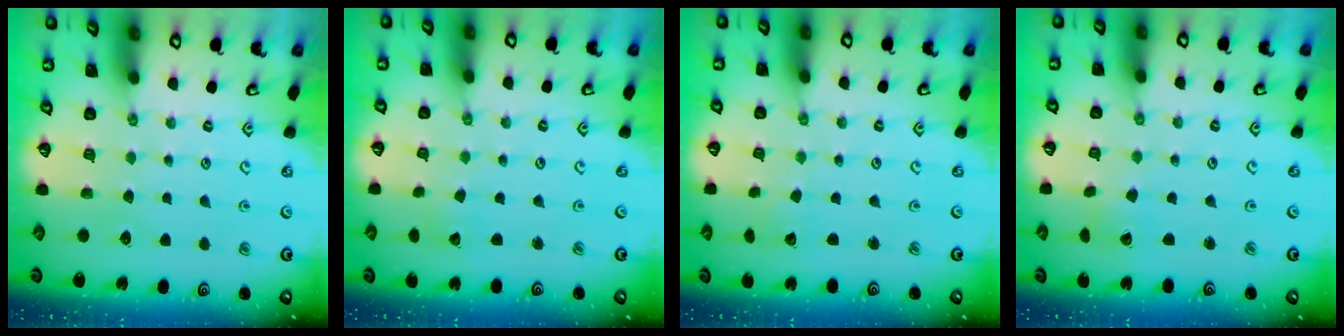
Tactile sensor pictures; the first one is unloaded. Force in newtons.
{"total": 1.8, "press": 1.8, "slide": 0.1}
{"total": 1.1, "press": 1.1, "slide": 0.1}
{"total": 1.1, "press": 1.1, "slide": 0.1}